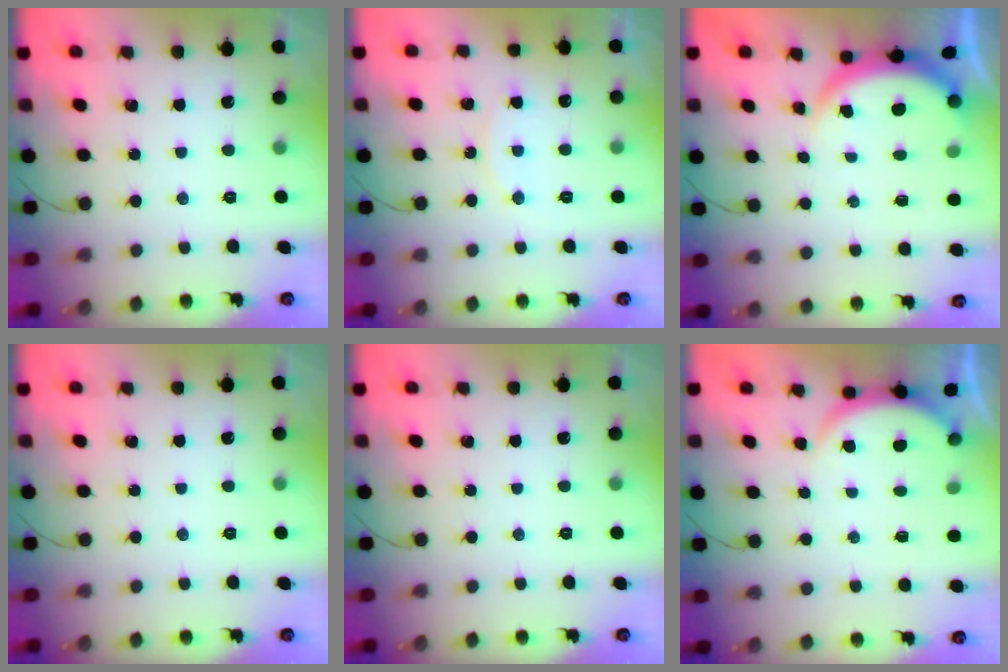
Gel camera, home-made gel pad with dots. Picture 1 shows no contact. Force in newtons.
{"total": 5.4, "press": 5.4, "slide": 0.4}
{"total": 3.8, "press": 3.7, "slide": 0.5}
{"total": 0.0}
{"total": 0.0}
{"total": 2.9, "press": 2.8, "slide": 0.6}